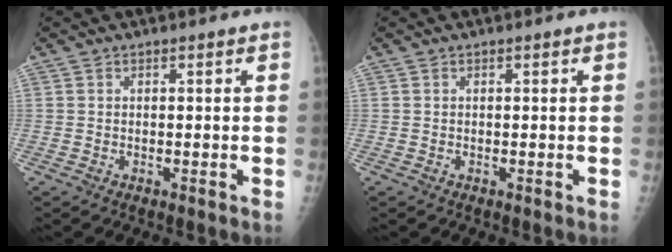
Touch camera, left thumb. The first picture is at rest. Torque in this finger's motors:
{"motor_torque": [-0.30, 0.30, -0.01, 0.01, 0.00]}